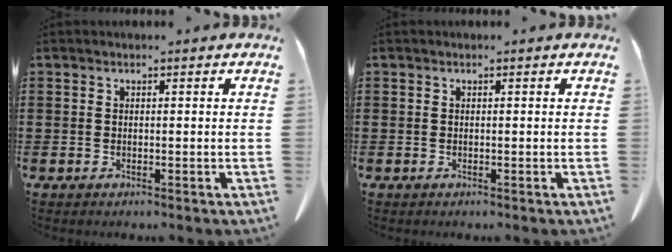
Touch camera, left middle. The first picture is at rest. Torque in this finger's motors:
{"motor_torque": [0.00, 0.00, -0.02, 0.00]}